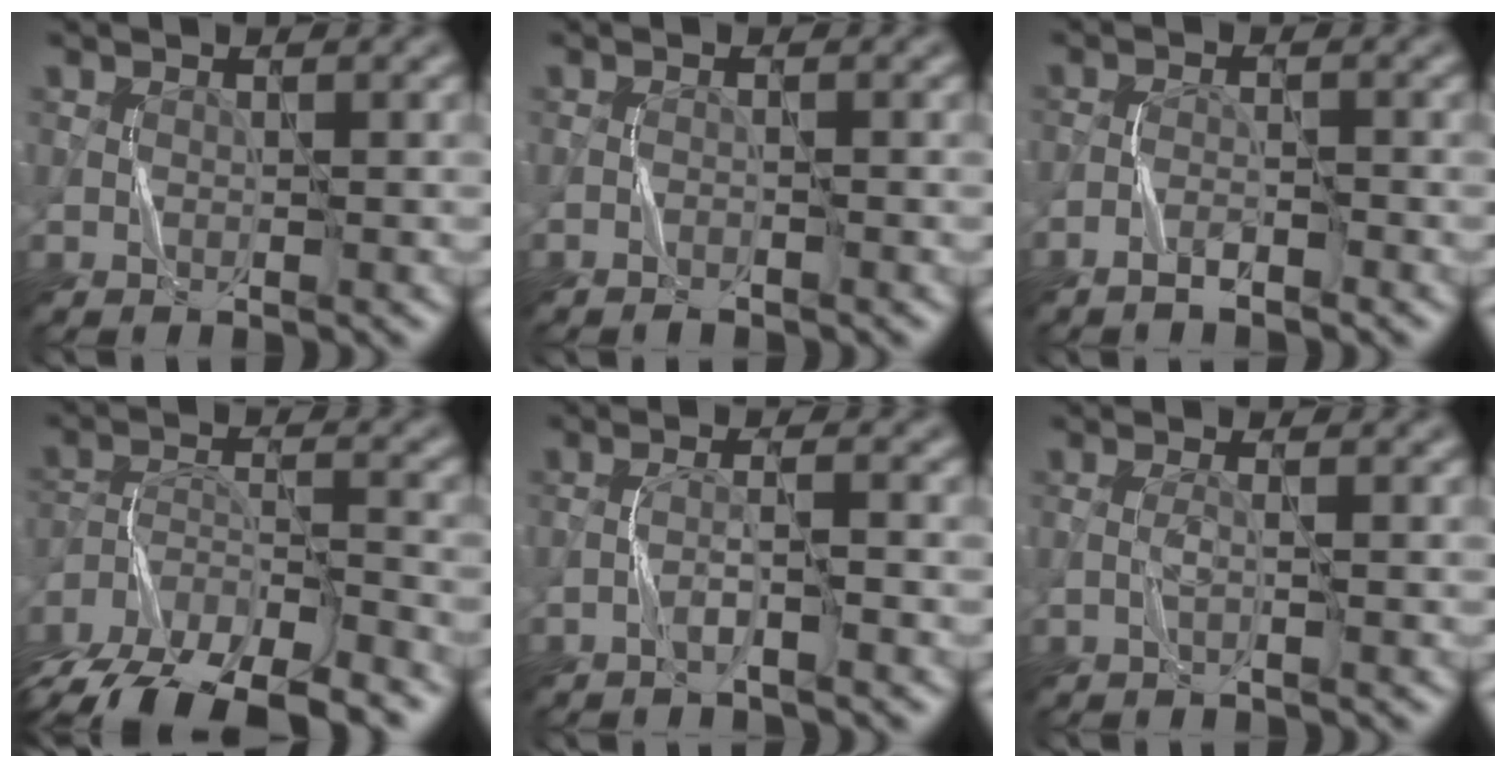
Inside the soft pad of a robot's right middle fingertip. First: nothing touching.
{"total": 1.0, "force": [-0.9, 0.0, 0.5], "torque": [-0.010, 0.003, -0.020]}
{"total": 1.9, "force": [-1.6, 0.2, 1.1], "torque": [-0.022, 0.005, -0.034]}
{"total": 12.3, "force": [-10.4, 4.1, 5.2], "torque": [-0.087, -0.017, -0.160]}
{"total": 2.2, "force": [-1.3, 0.0, 1.7], "torque": [-0.037, 0.011, -0.030]}
{"total": 1.1, "force": [-0.4, 0.0, 1.0], "torque": [-0.022, 0.003, -0.010]}